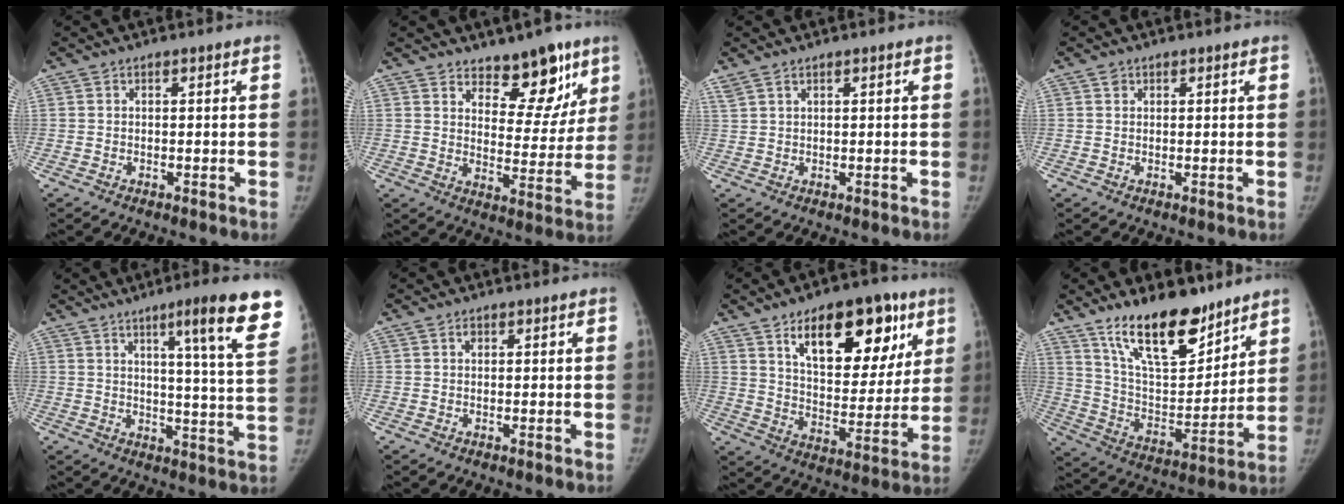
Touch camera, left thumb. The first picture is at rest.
{"total": 11.7, "force": [8.2, 5.9, 6.0], "torque": [-0.020, -0.062, 0.124]}
{"total": 2.2, "force": [1.7, 0.6, 1.2], "torque": [-0.031, 0.011, 0.040]}
{"total": 1.0, "force": [0.6, 0.7, 0.3], "torque": [0.001, -0.003, 0.009]}
{"total": 16.1, "force": [9.6, 0.5, 13.0], "torque": [-0.159, -0.048, 0.115]}
{"total": 0.6, "force": [0.2, 0.5, 0.2], "torque": [0.005, -0.004, 0.002]}
{"total": 21.7, "force": [10.9, 11.1, 15.2], "torque": [-0.160, -0.039, 0.169]}
{"total": 18.3, "force": [13.2, 7.3, 10.4], "torque": [-0.122, -0.092, 0.235]}